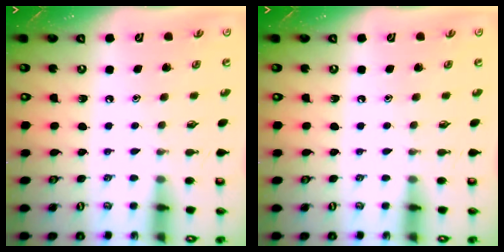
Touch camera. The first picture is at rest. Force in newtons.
{"total": 0.0}